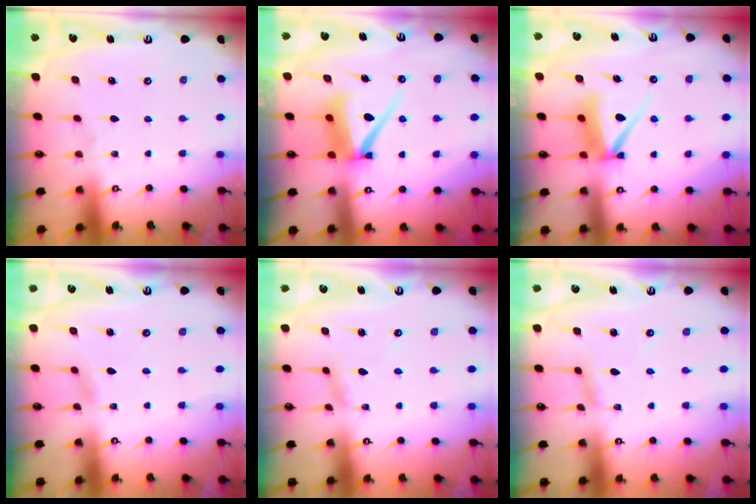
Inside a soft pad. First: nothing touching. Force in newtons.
{"total": 9.6, "press": 9.5, "slide": 1.3}
{"total": 9.0, "press": 9.0, "slide": 0.7}
{"total": 2.1, "press": 2.1, "slide": 0.3}
{"total": 2.3, "press": 2.3, "slide": 0.2}
{"total": 2.9, "press": 2.9, "slide": 0.3}